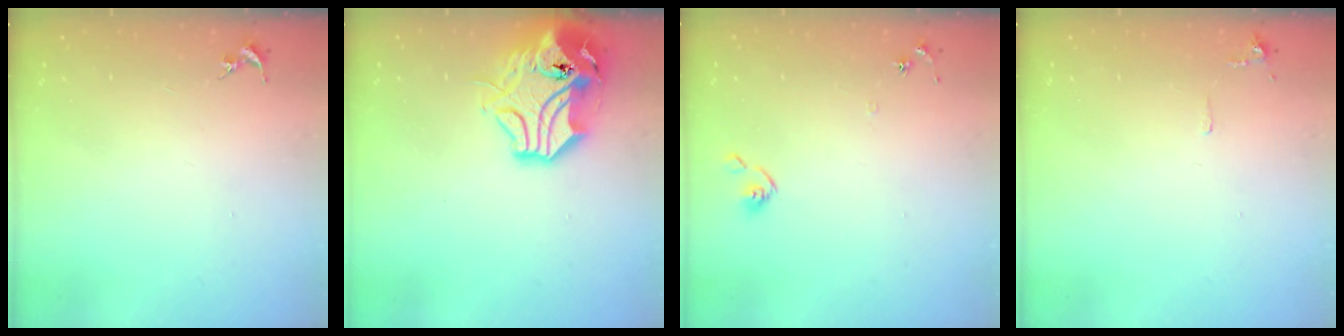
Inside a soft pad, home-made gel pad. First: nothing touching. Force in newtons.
{"total": 17.8, "press": 17.5, "slide": 2.8}
{"total": 6.1, "press": 6.1, "slide": 0.5}
{"total": 5.0, "press": 5.0, "slide": 0.8}